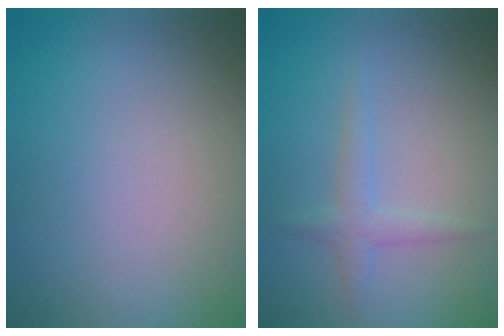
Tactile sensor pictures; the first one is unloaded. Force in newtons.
{"total": 1.6, "press": 1.6, "slide": 0.1}